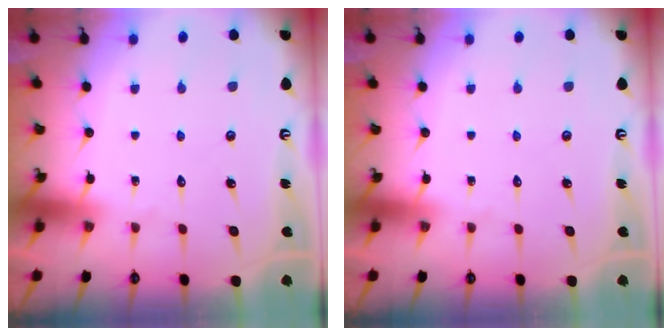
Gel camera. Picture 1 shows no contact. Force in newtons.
{"total": 0.0}